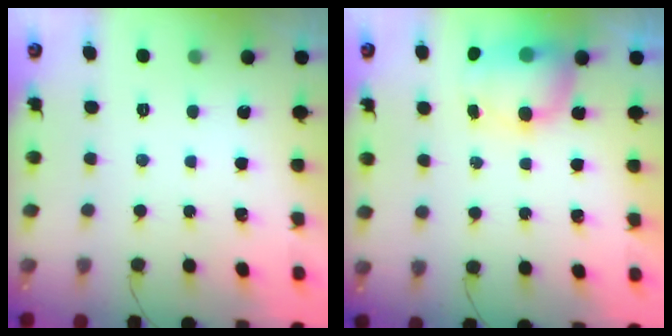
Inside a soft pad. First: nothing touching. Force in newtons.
{"total": 11.7, "press": 8.8, "slide": 7.7}